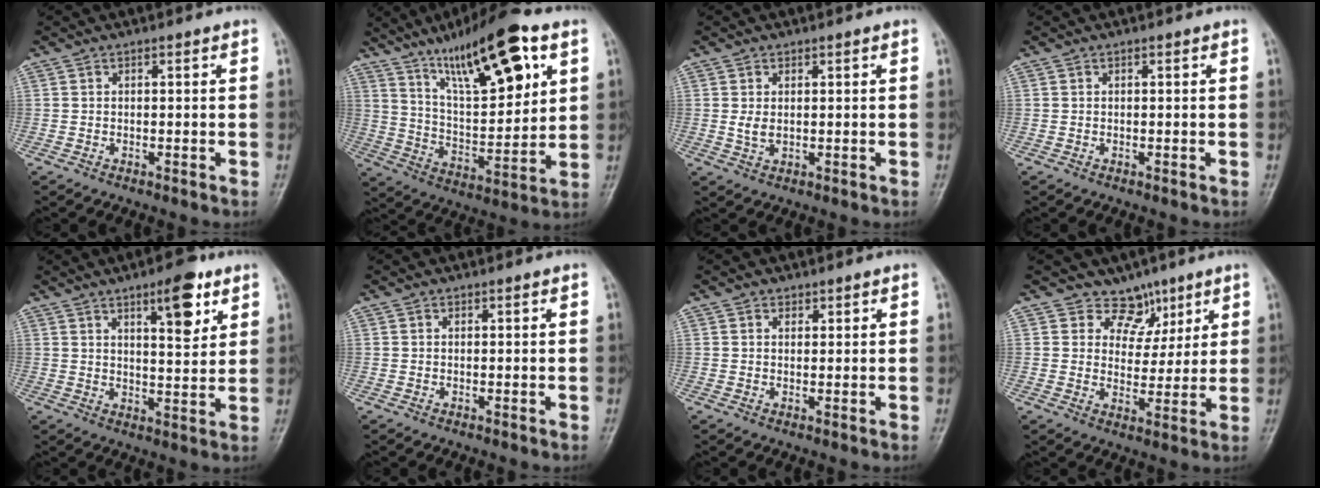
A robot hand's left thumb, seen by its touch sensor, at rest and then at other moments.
{"total": 21.0, "force": [10.7, 6.7, 16.8], "torque": [-0.235, -0.037, 0.184]}
{"total": 2.3, "force": [0.4, 1.5, 1.7], "torque": [-0.028, -0.004, 0.013]}
{"total": 0.0}
{"total": 8.9, "force": [4.9, 3.0, 6.8], "torque": [-0.083, -0.028, 0.072]}
{"total": 0.0}
{"total": 1.2, "force": [0.8, 0.9, 0.1], "torque": [0.011, -0.004, 0.009]}
{"total": 6.5, "force": [4.5, 4.8, 0.3], "torque": [0.033, -0.029, 0.073]}